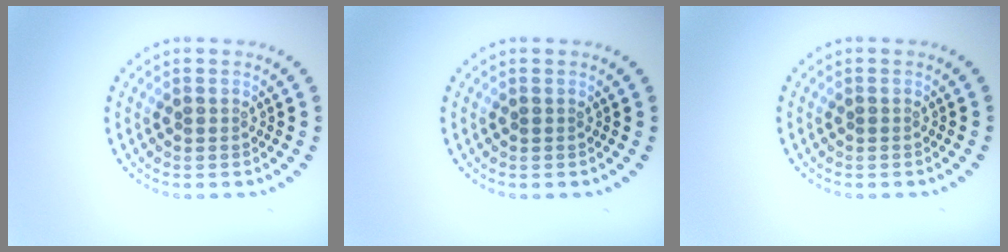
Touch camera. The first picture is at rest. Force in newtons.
{"total": 0.0}
{"total": 0.0}